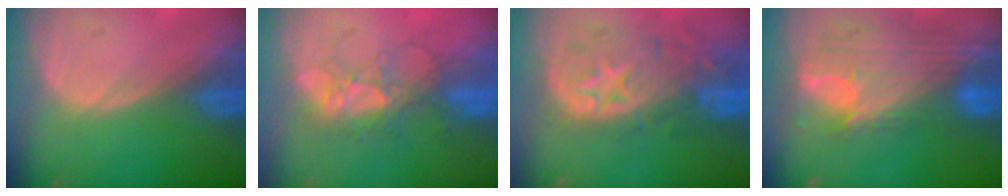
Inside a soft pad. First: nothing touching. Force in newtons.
{"total": 6.0, "press": 5.8, "slide": 1.6}
{"total": 11.1, "press": 9.8, "slide": 5.2}
{"total": 12.1, "press": 10.2, "slide": 6.4}